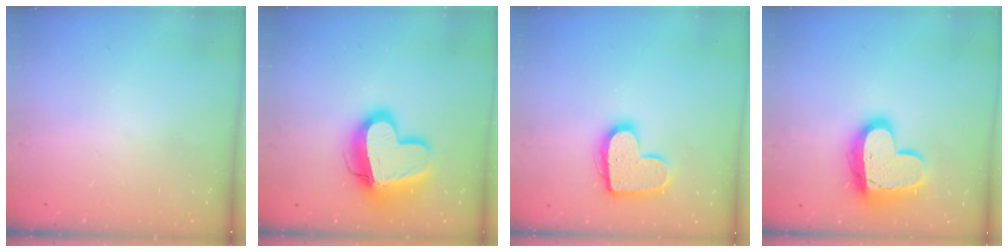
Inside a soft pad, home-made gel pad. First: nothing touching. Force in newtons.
{"total": 17.7, "press": 17.6, "slide": 1.5}
{"total": 14.5, "press": 14.5, "slide": 0.8}
{"total": 17.3, "press": 17.2, "slide": 1.4}